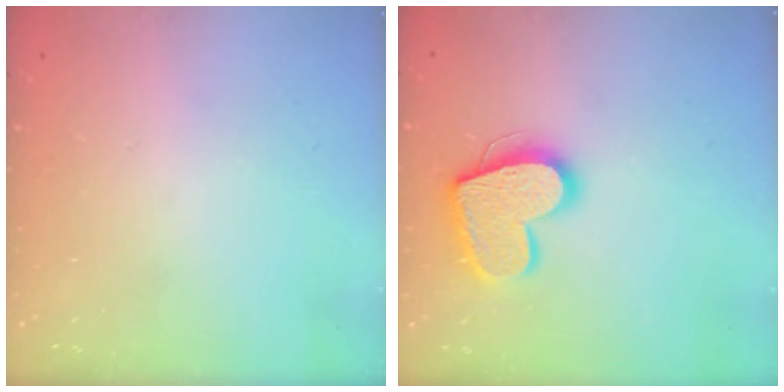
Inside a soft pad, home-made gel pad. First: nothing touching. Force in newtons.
{"total": 15.8, "press": 15.7, "slide": 1.4}